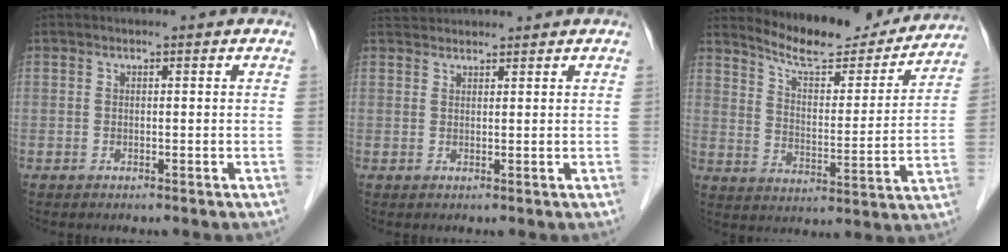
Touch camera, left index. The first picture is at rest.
{"total": 3.0, "force": [3.0, 0.6, 0.2], "torque": [-0.006, 0.031, 0.054]}
{"total": 15.5, "force": [14.7, 2.9, 4.0], "torque": [-0.059, -0.020, 0.207]}